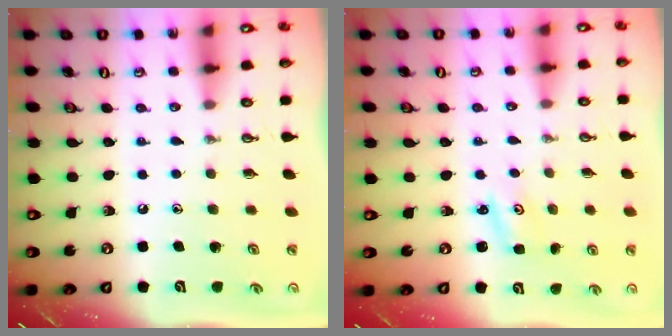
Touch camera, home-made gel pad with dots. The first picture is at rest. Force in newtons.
{"total": 2.0, "press": 2.0, "slide": 0.2}